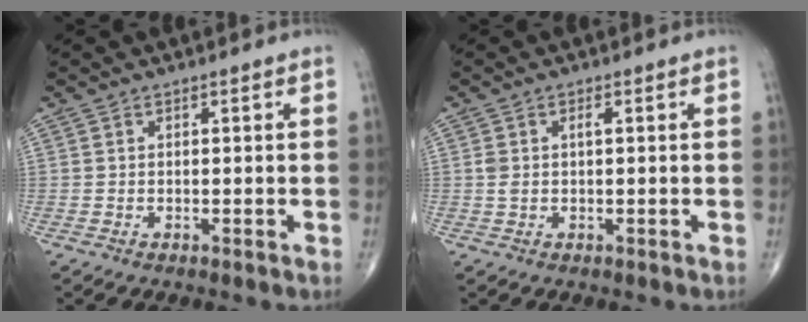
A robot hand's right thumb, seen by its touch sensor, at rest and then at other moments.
{"total": 2.2, "force": [0.4, 1.0, 2.0], "torque": [-0.050, 0.011, 0.009]}